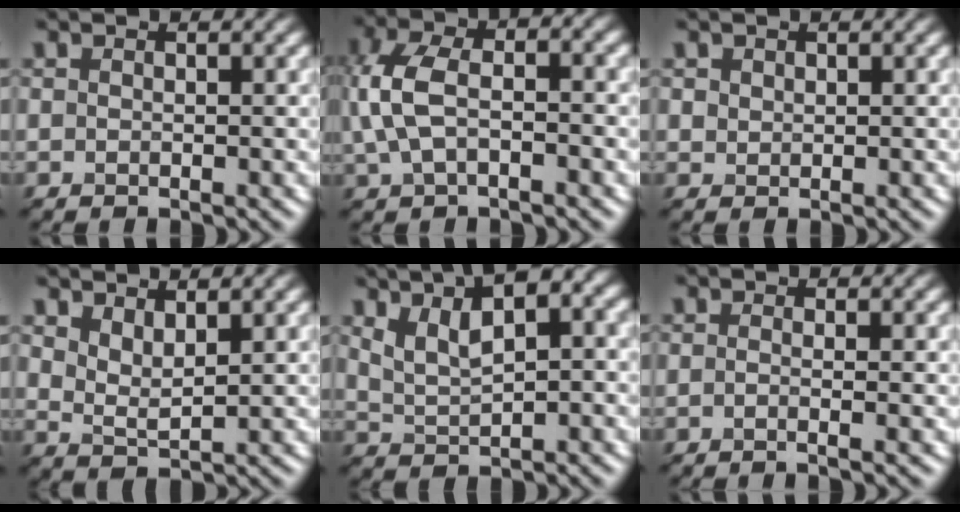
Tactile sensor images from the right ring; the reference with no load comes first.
{"total": 6.7, "force": [0.3, 3.7, 5.5], "torque": [-0.134, 0.012, -0.001]}
{"total": 0.9, "force": [0.6, 0.6, 0.1], "torque": [-0.002, -0.002, 0.013]}
{"total": 2.5, "force": [1.8, 0.8, 1.5], "torque": [-0.032, -0.007, 0.037]}
{"total": 7.9, "force": [3.6, 3.4, 6.1], "torque": [-0.101, 0.026, 0.060]}
{"total": 1.9, "force": [-0.1, 0.9, 1.7], "torque": [-0.009, -0.008, -0.023]}